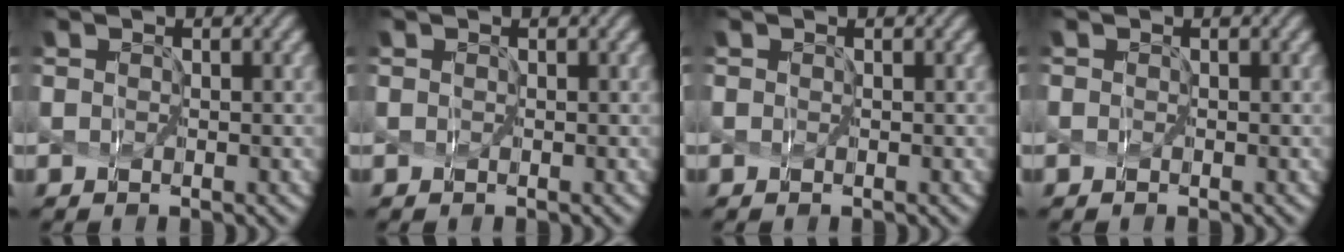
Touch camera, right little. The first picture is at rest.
{"total": 0.0}
{"total": 0.0}
{"total": 0.0}